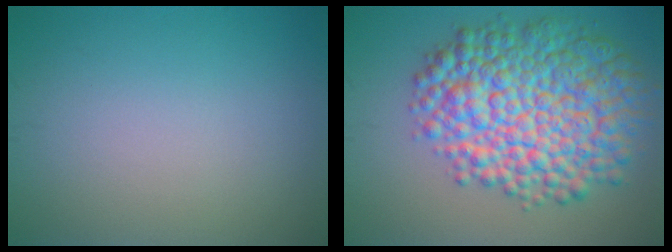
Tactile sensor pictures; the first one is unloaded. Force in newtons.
{"total": 11.6, "press": 11.5, "slide": 0.3}